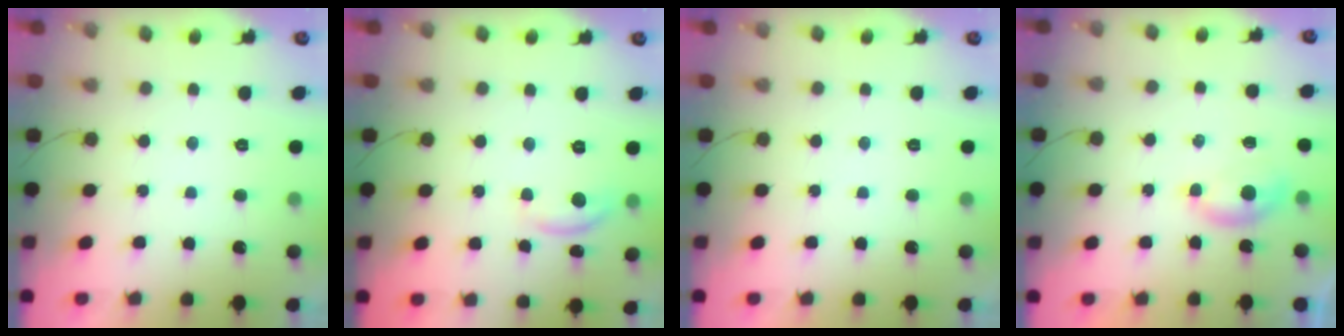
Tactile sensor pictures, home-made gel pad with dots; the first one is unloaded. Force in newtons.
{"total": 5.6, "press": 5.6, "slide": 0.5}
{"total": 0.0}
{"total": 3.6, "press": 3.6, "slide": 0.5}